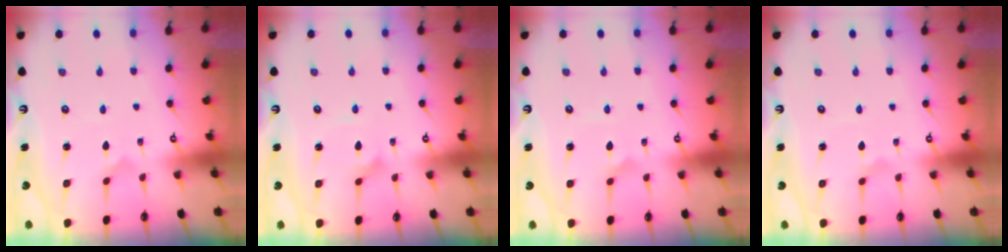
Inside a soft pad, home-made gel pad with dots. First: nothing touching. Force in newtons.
{"total": 3.3, "press": 3.3, "slide": 0.2}
{"total": 4.7, "press": 4.6, "slide": 0.6}
{"total": 2.1, "press": 2.1, "slide": 0.1}